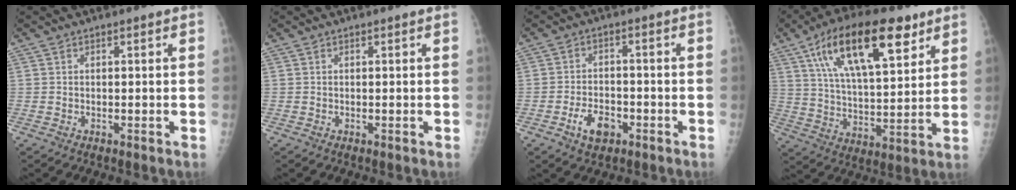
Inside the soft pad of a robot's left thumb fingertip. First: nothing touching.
{"total": 0.0}
{"total": 5.9, "force": [-2.9, 3.7, 3.6], "torque": [-0.052, 0.018, -0.048]}
{"total": 21.2, "force": [10.8, 8.6, 16.1], "torque": [-0.248, -0.023, 0.186]}